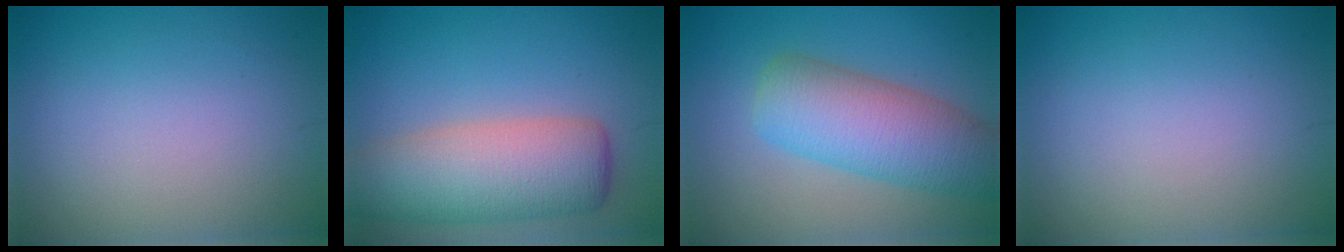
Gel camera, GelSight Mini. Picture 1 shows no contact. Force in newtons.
{"total": 8.0, "press": 7.9, "slide": 0.7}
{"total": 7.5, "press": 7.5, "slide": 0.2}
{"total": 0.0}